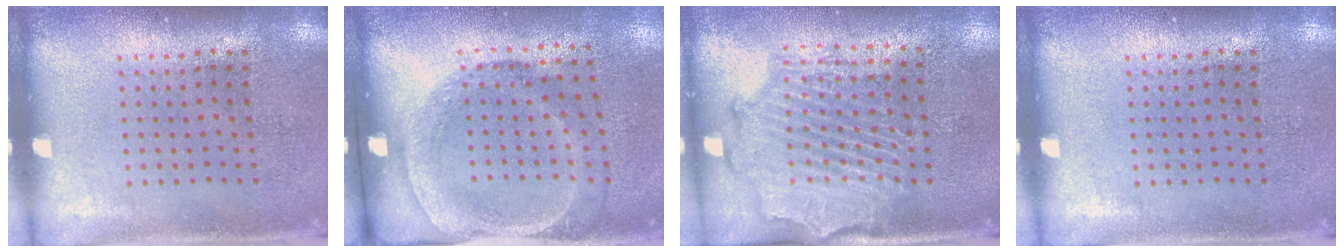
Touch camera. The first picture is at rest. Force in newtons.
{"total": 1.8, "press": 1.2, "slide": 1.4}
{"total": 2.1, "press": 2.1, "slide": 0.5}
{"total": 0.0}